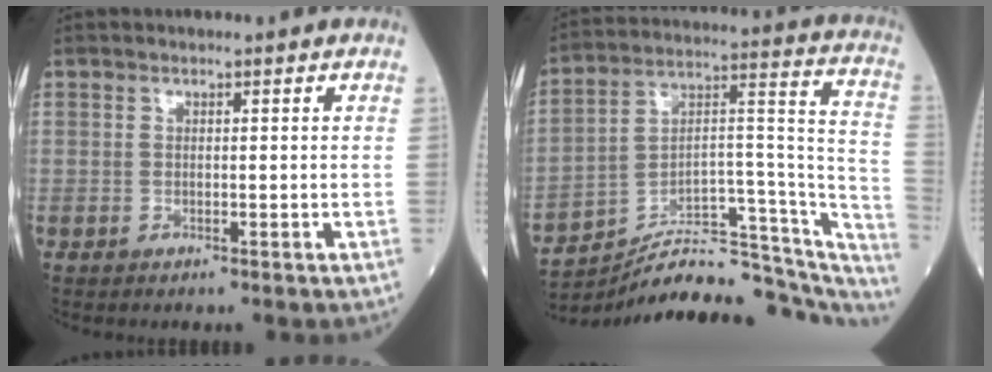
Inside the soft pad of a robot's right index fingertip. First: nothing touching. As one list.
[{"total": 21.8, "force": [-19.2, 5.5, 8.8], "torque": [-0.091, 0.068, -0.274]}]